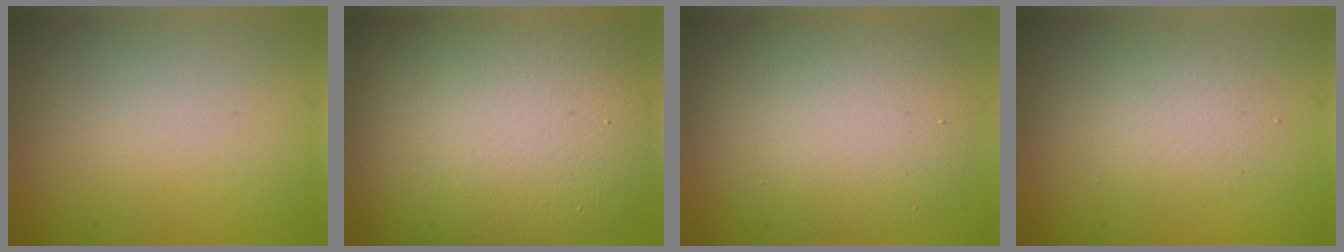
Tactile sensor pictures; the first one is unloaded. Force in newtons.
{"total": 15.0, "press": 14.9, "slide": 0.9}
{"total": 7.5, "press": 7.5, "slide": 0.8}
{"total": 2.2, "press": 2.2, "slide": 0.1}